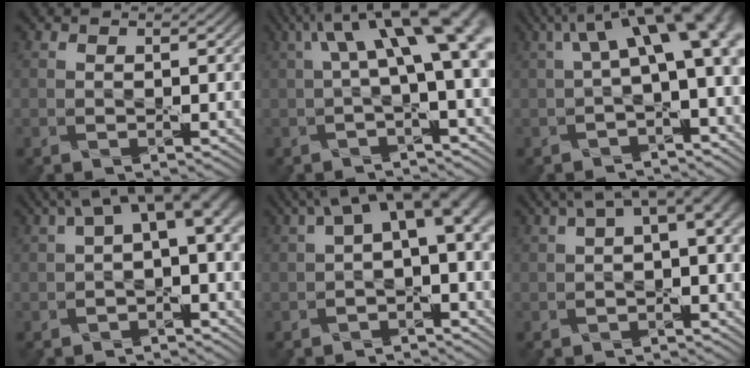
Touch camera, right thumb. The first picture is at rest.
{"total": 10.2, "force": [2.6, 3.3, 9.3], "torque": [-0.150, 0.014, 0.046]}
{"total": 11.9, "force": [2.4, 5.2, 10.5], "torque": [-0.160, 0.000, 0.051]}
{"total": 8.1, "force": [1.5, 4.0, 6.9], "torque": [-0.106, 0.004, 0.028]}
{"total": 9.4, "force": [1.5, 4.8, 7.9], "torque": [-0.118, 0.001, 0.028]}
{"total": 5.4, "force": [1.6, 2.3, 4.7], "torque": [-0.072, 0.006, 0.029]}